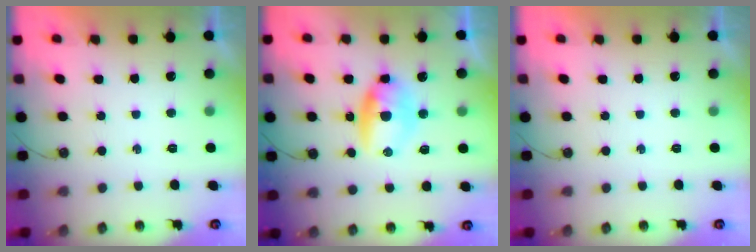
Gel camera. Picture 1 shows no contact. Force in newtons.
{"total": 8.7, "press": 8.0, "slide": 3.5}
{"total": 0.0}